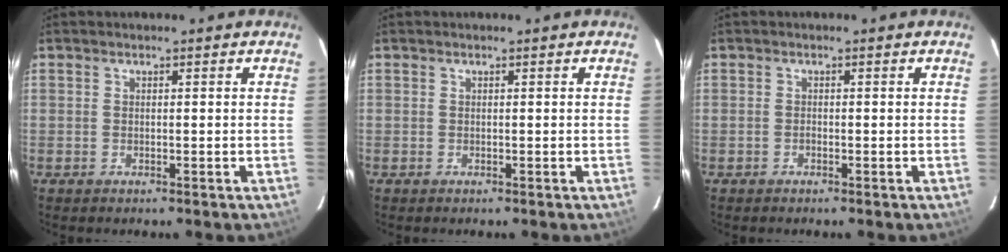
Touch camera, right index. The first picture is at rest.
{"total": 0.0}
{"total": 0.6, "force": [-0.4, 0.3, 0.3], "torque": [-0.005, 0.002, -0.008]}